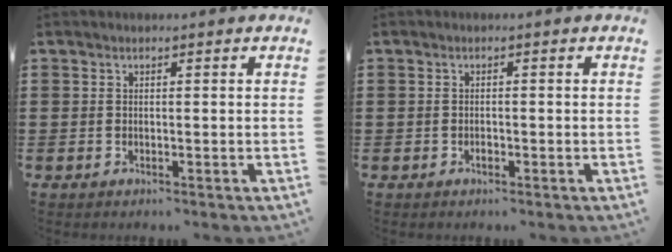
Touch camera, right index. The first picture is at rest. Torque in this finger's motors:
{"motor_torque": [-0.24, 1.90, 0.04, 0.00]}